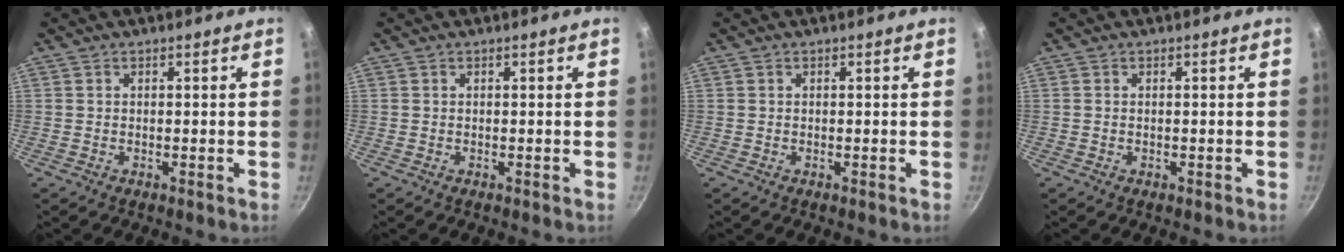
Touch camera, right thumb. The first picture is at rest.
{"total": 0.0}
{"total": 0.0}
{"total": 0.0}